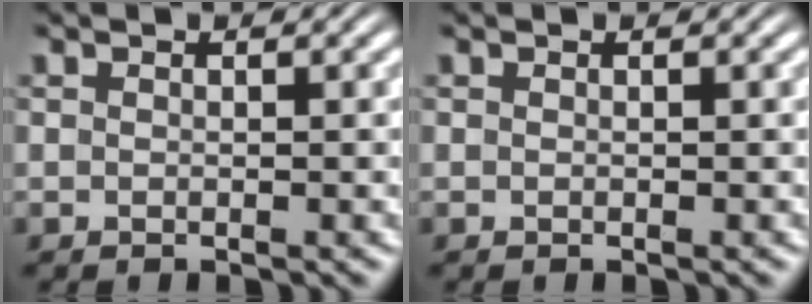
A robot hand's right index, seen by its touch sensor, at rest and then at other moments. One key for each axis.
{"total": 0.0}